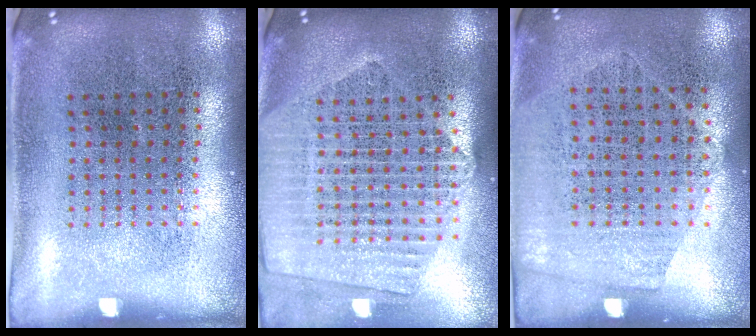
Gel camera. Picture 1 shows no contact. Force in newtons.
{"total": 2.3, "press": 2.0, "slide": 1.1}
{"total": 1.4, "press": 1.2, "slide": 0.7}